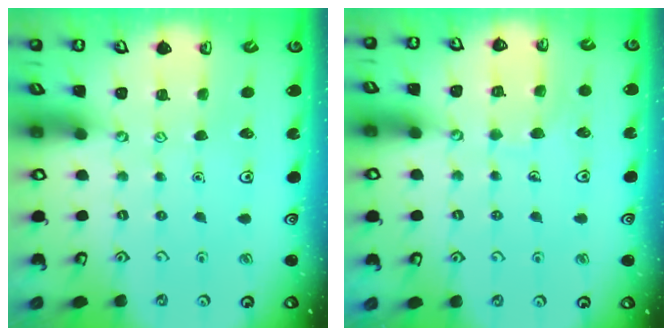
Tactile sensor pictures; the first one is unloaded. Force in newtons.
{"total": 5.7, "press": 5.7, "slide": 0.4}